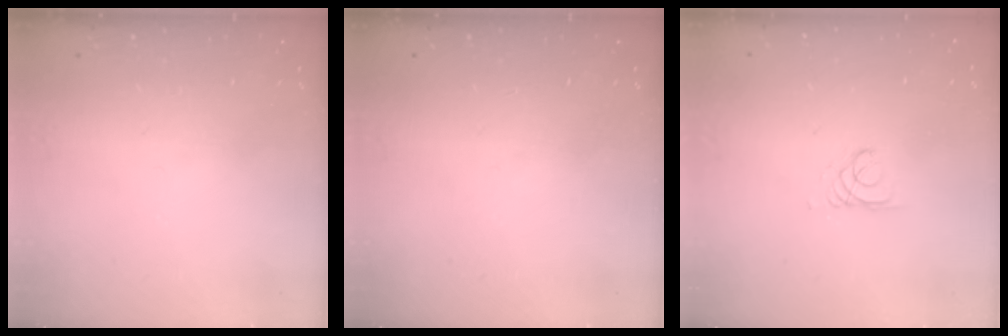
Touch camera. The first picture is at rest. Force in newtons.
{"total": 0.0}
{"total": 1.3, "press": 1.3, "slide": 0.1}